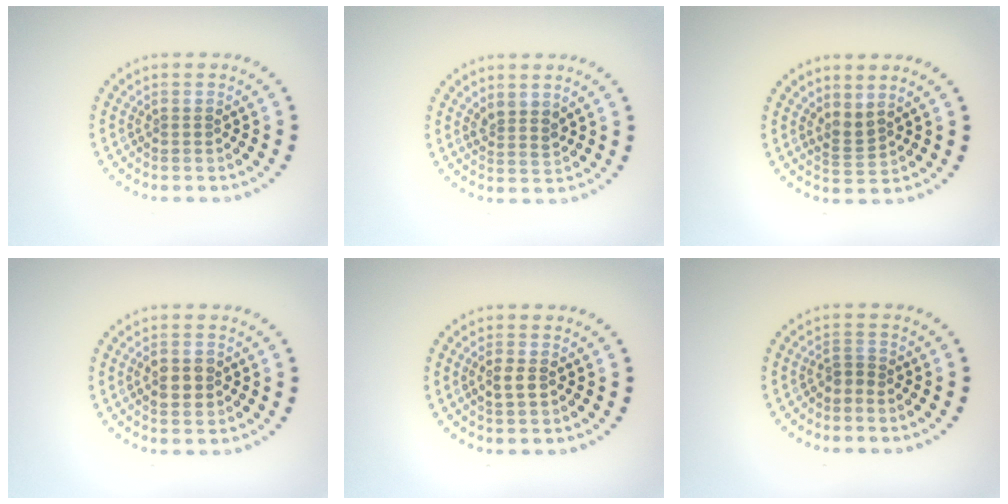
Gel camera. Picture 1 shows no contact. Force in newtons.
{"total": 1.8, "press": 1.5, "slide": 1.1}
{"total": 1.8, "press": 1.3, "slide": 1.3}
{"total": 2.6, "press": 2.6, "slide": 0.2}
{"total": 1.6, "press": 1.5, "slide": 0.4}
{"total": 1.2, "press": 0.8, "slide": 0.9}